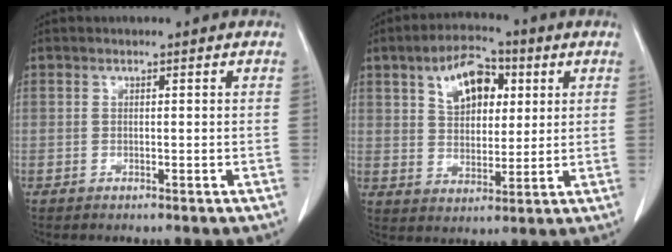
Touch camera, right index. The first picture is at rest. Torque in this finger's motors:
{"motor_torque": [0.45, 0.42, 0.16, 0.07]}